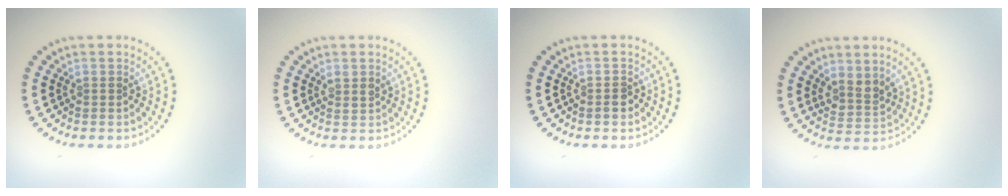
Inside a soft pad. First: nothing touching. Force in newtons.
{"total": 1.0, "press": 0.9, "slide": 0.5}
{"total": 1.3, "press": 1.2, "slide": 0.4}
{"total": 2.3, "press": 1.9, "slide": 1.3}